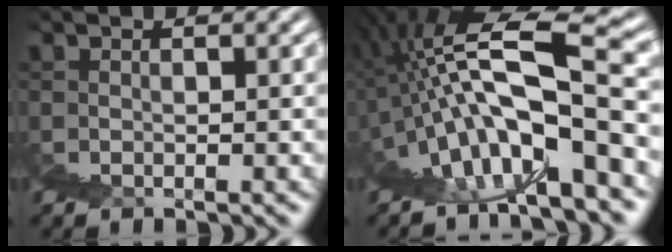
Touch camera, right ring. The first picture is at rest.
{"total": 12.1, "force": [4.2, 3.9, 10.7], "torque": [-0.175, 0.044, 0.054]}